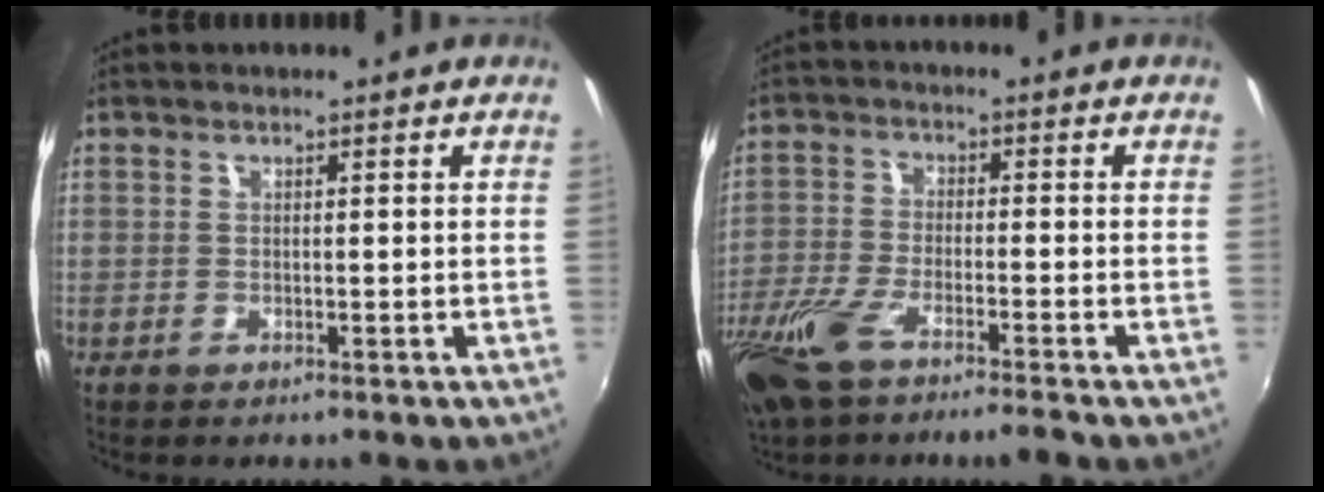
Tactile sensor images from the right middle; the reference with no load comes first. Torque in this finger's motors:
{"motor_torque": [0.97, -1.17, 0.36, 0.10]}